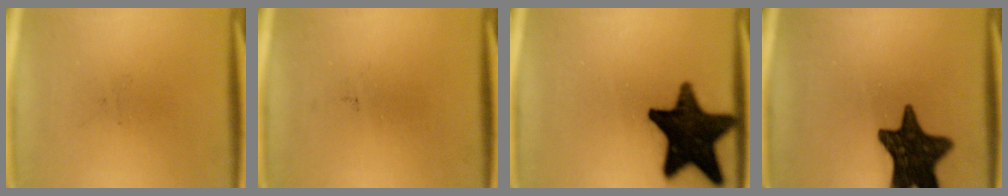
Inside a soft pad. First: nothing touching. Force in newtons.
{"total": 0.0}
{"total": 18.5}
{"total": 15.5}